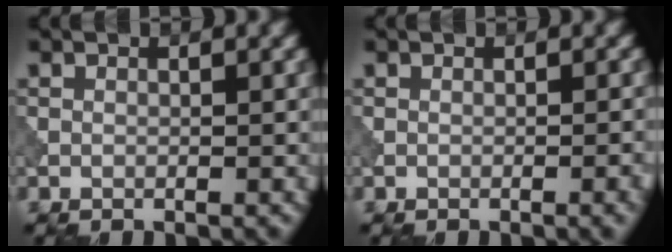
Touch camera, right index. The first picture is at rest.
{"total": 1.6, "force": [-0.5, 0.4, 1.5], "torque": [-0.016, 0.001, -0.008]}